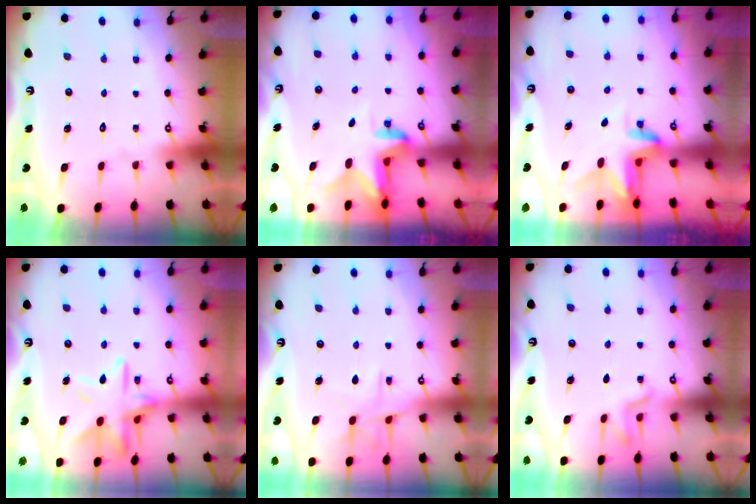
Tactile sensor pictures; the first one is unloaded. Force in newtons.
{"total": 2.5, "press": 2.5, "slide": 0.5}
{"total": 3.1, "press": 3.1, "slide": 0.2}
{"total": 14.3, "press": 14.3, "slide": 0.9}
{"total": 8.2, "press": 8.2, "slide": 0.5}
{"total": 4.1, "press": 3.9, "slide": 1.3}